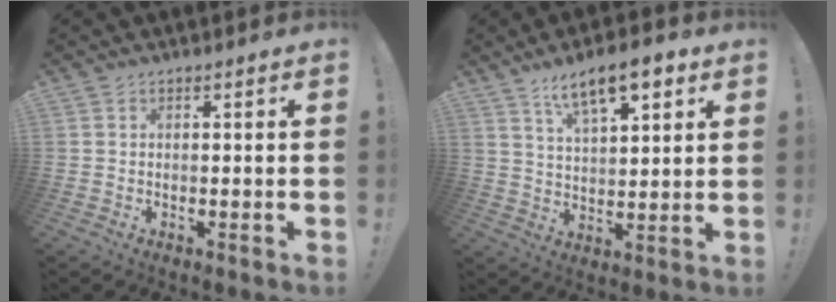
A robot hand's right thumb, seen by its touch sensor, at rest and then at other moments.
{"total": 11.9, "force": [7.3, 4.3, 8.3], "torque": [-0.125, -0.033, 0.122]}